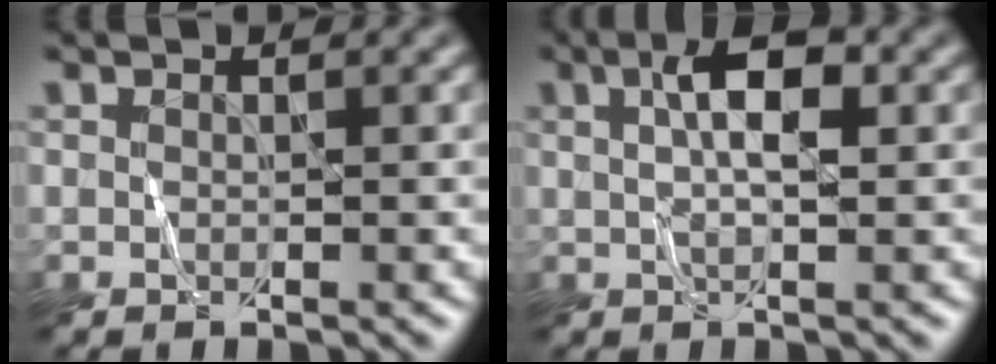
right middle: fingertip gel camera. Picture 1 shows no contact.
{"total": 3.9, "force": [1.0, 1.2, 3.5], "torque": [-0.060, 0.011, 0.012]}